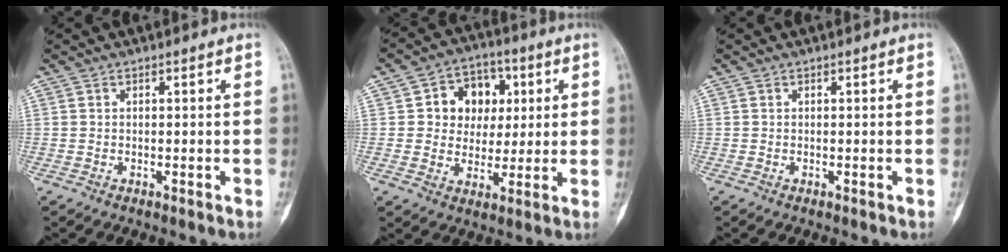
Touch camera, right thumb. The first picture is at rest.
{"total": 10.8, "force": [2.4, 8.9, 5.5], "torque": [-0.026, 0.003, 0.035]}
{"total": 0.0}